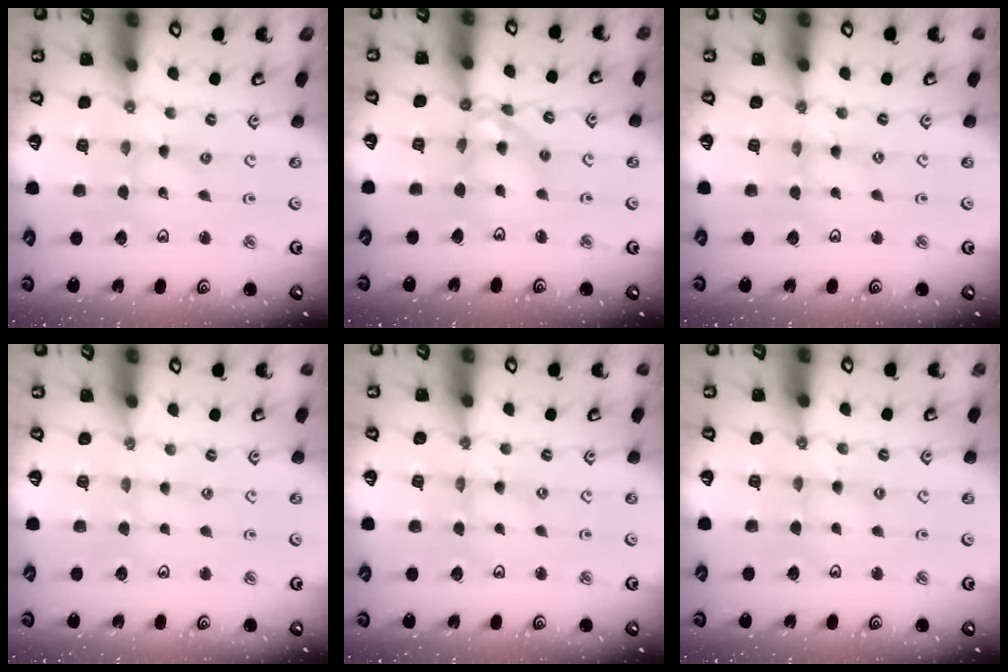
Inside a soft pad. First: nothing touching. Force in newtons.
{"total": 11.3, "press": 11.2, "slide": 1.2}
{"total": 0.0}
{"total": 1.0, "press": 1.0, "slide": 0.2}
{"total": 1.1, "press": 1.1, "slide": 0.2}
{"total": 1.8, "press": 1.8, "slide": 0.4}